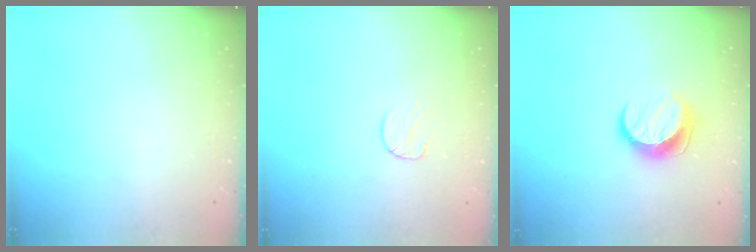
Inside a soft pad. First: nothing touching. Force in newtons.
{"total": 5.7, "press": 5.6, "slide": 0.6}
{"total": 9.8, "press": 9.8, "slide": 0.5}